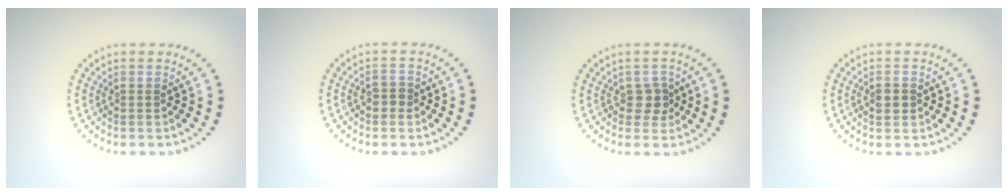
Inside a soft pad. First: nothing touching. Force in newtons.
{"total": 1.4, "press": 1.4, "slide": 0.3}
{"total": 1.6, "press": 1.4, "slide": 0.7}
{"total": 1.8, "press": 1.8, "slide": 0.0}